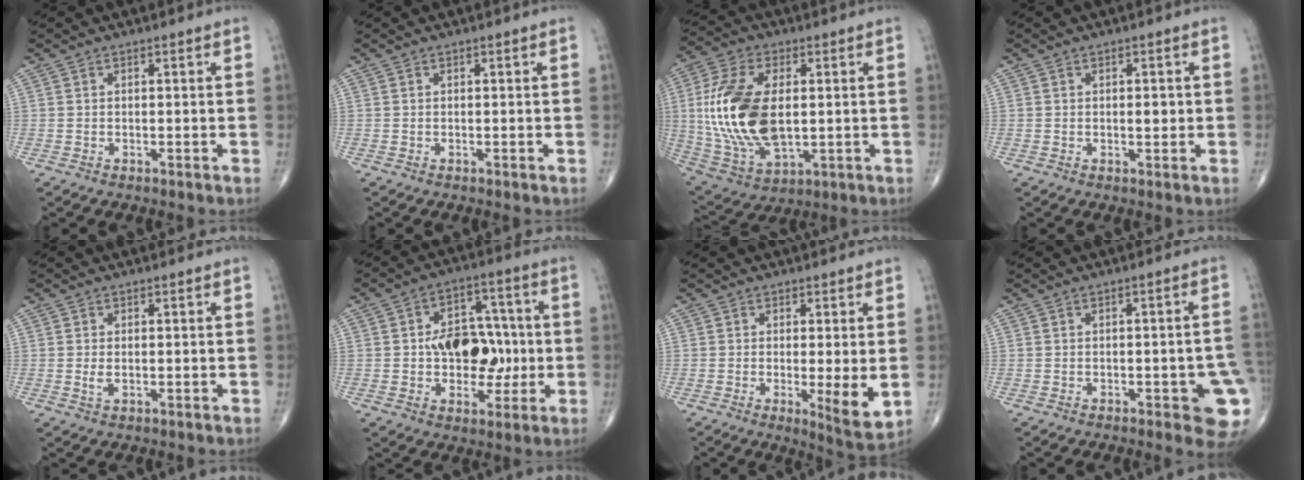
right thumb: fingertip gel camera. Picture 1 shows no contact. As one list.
[{"total": 0.0}, {"total": 19.7, "force": [1.2, 10.8, 16.5], "torque": [-0.340, -0.011, 0.029]}, {"total": 1.9, "force": [0.1, 0.9, 1.7], "torque": [-0.020, 0.000, 0.000]}, {"total": 1.7, "force": [0.0, 0.9, 1.4], "torque": [-0.030, -0.005, -0.001]}, {"total": 14.0, "force": [-0.6, 9.5, 10.3], "torque": [-0.099, 0.033, -0.004]}, {"total": 6.9, "force": [-0.6, 1.4, 6.7], "torque": [-0.105, -0.024, -0.010]}, {"total": 10.2, "force": [-2.6, 3.3, 9.2], "torque": [-0.092, 0.005, -0.027]}]